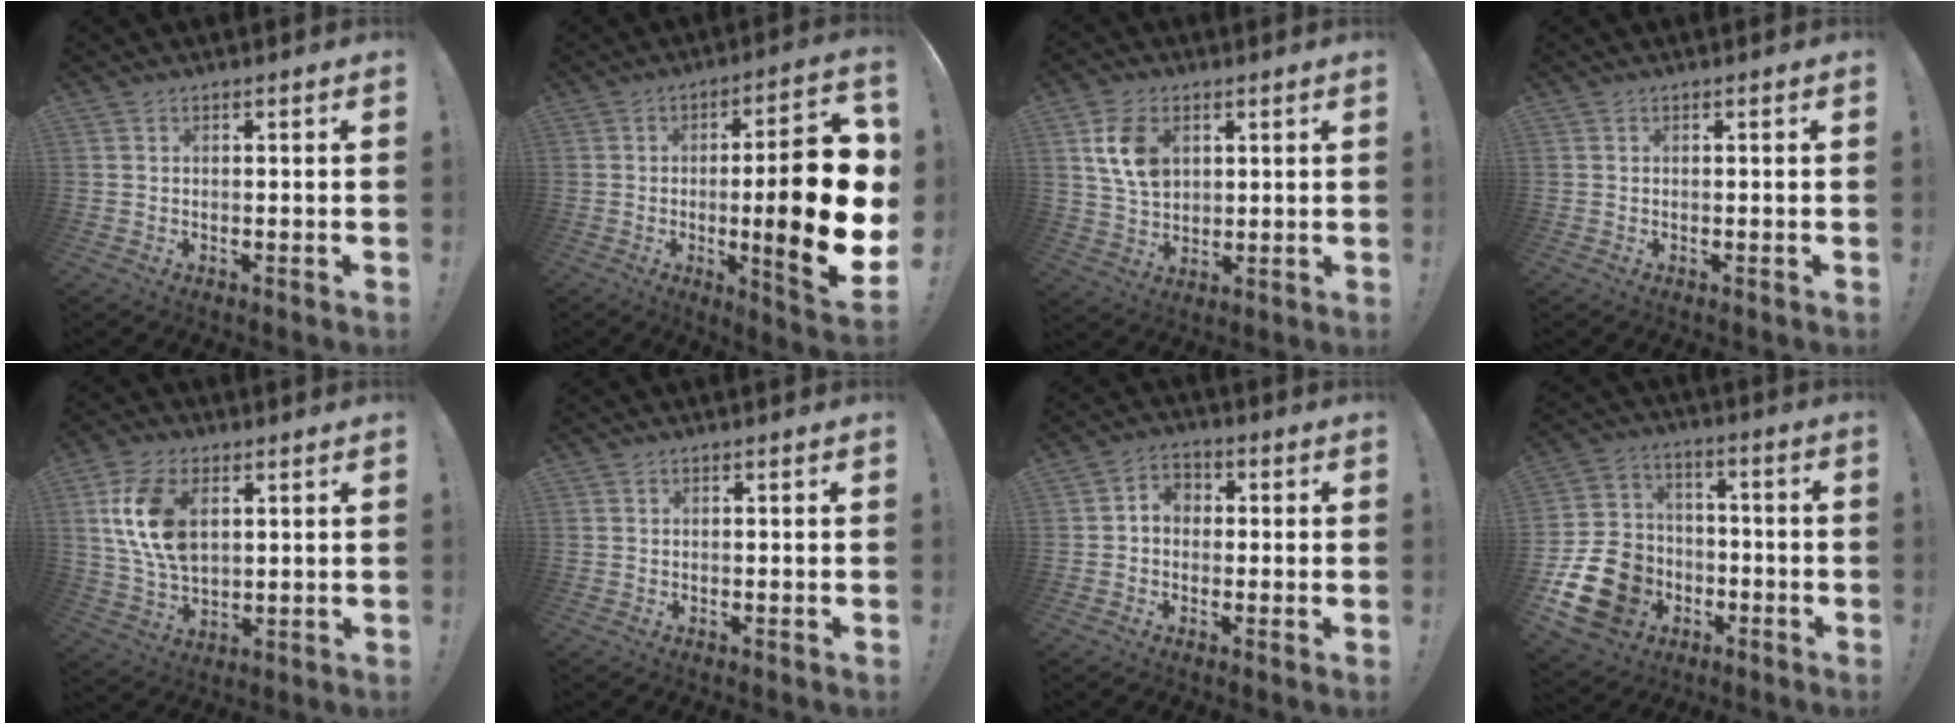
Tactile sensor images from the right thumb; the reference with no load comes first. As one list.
[{"total": 21.4, "force": [-1.3, 3.8, 21.0], "torque": [-0.310, 0.003, -0.015]}, {"total": 11.2, "force": [4.0, 8.0, 6.7], "torque": [-0.112, -0.001, 0.079]}, {"total": 0.0}, {"total": 14.4, "force": [4.2, 9.0, 10.5], "torque": [-0.206, -0.003, 0.080]}, {"total": 0.0}, {"total": 4.8, "force": [-0.5, 3.8, 2.9], "torque": [-0.056, 0.017, -0.006]}, {"total": 17.5, "force": [-6.2, 14.1, 8.4], "torque": [-0.141, 0.044, -0.098]}]